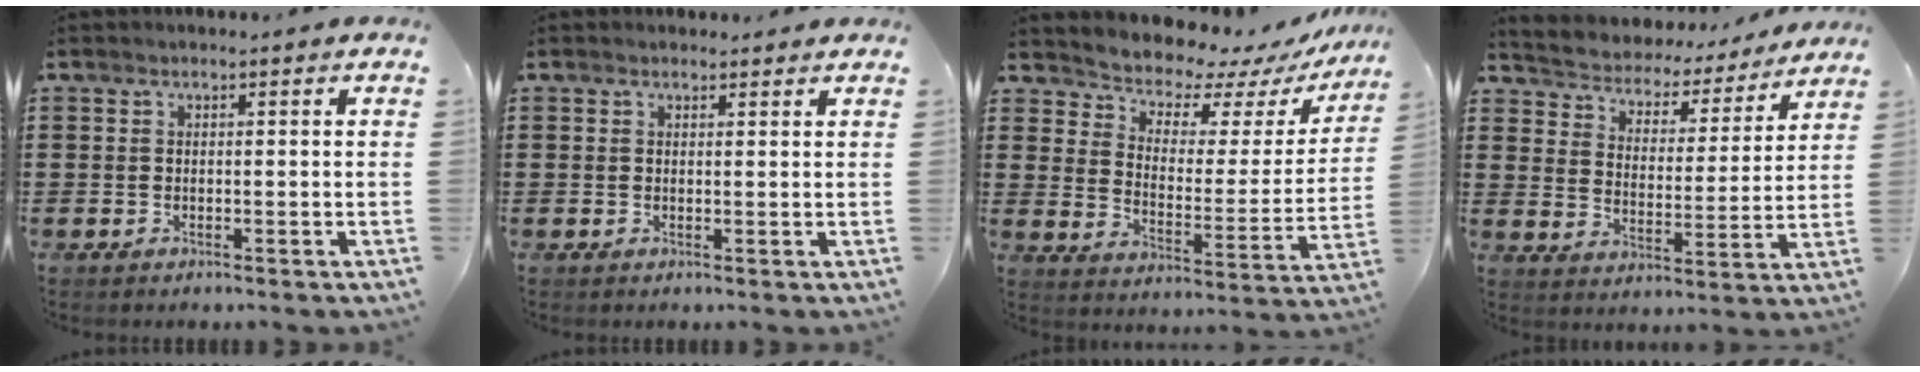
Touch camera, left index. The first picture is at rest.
{"total": 1.0, "force": [0.9, 0.4, 0.0], "torque": [-0.003, 0.002, 0.019]}
{"total": 5.7, "force": [5.4, 1.7, 0.6], "torque": [-0.040, -0.051, 0.089]}
{"total": 3.7, "force": [3.6, 0.9, -0.2], "torque": [-0.023, -0.031, 0.053]}